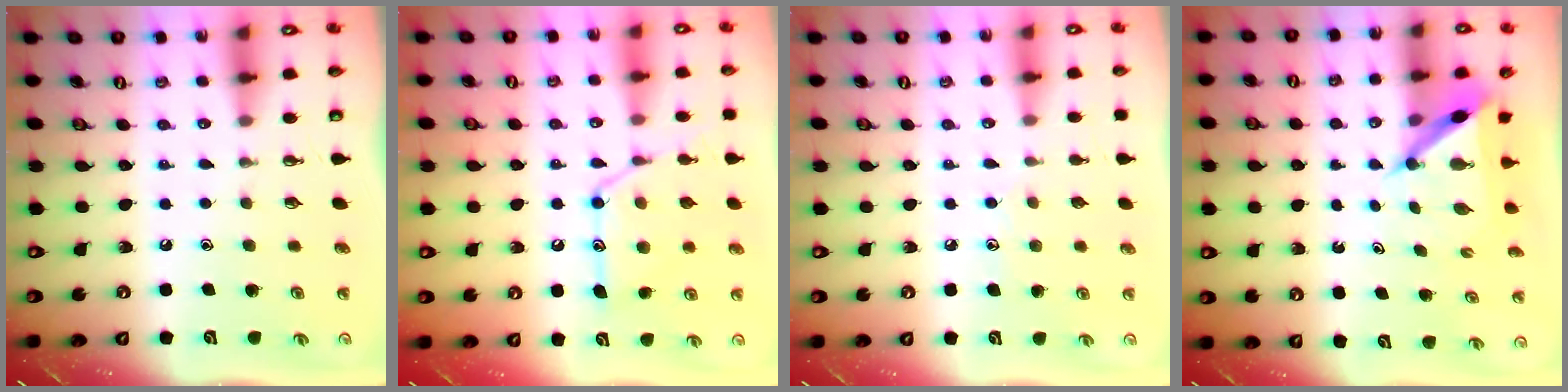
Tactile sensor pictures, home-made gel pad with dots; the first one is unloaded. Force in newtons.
{"total": 16.5, "press": 16.5, "slide": 1.3}
{"total": 4.8, "press": 4.8, "slide": 0.4}
{"total": 5.7, "press": 5.7, "slide": 0.6}